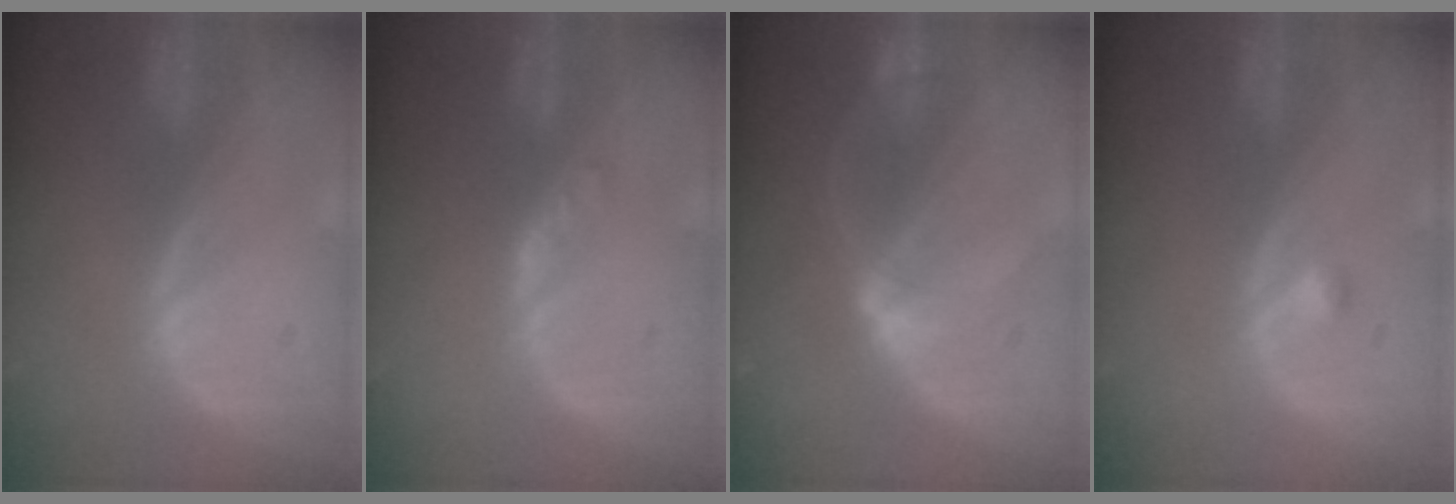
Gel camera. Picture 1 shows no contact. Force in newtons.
{"total": 1.7, "press": 1.7, "slide": 0.2}
{"total": 5.4, "press": 5.0, "slide": 2.0}
{"total": 1.0, "press": 1.0, "slide": 0.1}